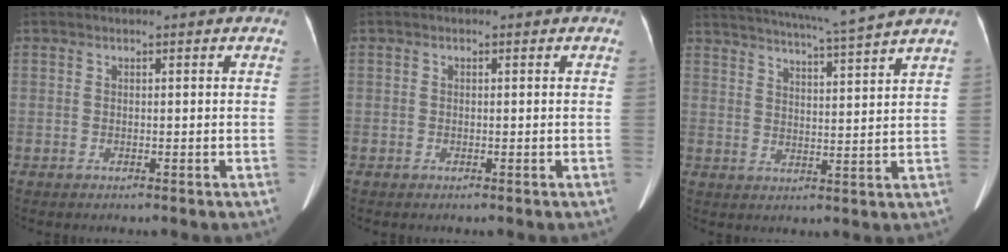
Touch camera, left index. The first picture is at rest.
{"total": 0.5, "force": [-0.1, 0.5, 0.0], "torque": [-0.003, 0.003, -0.005]}
{"total": 14.6, "force": [13.0, -1.8, 6.5], "torque": [-0.114, -0.013, 0.184]}